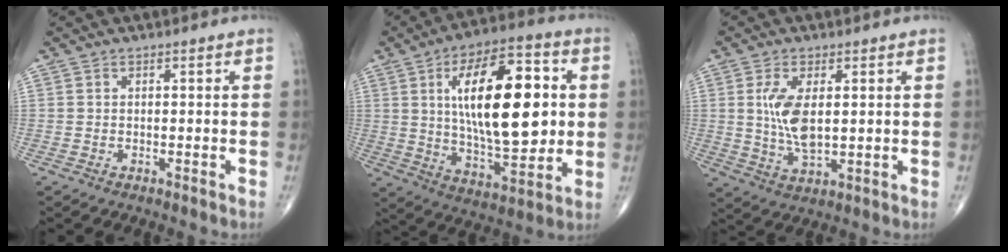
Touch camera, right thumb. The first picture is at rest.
{"total": 24.4, "force": [4.0, 10.7, 21.6], "torque": [-0.321, -0.013, 0.063]}
{"total": 8.3, "force": [1.5, 3.7, 7.3], "torque": [-0.145, -0.015, 0.035]}